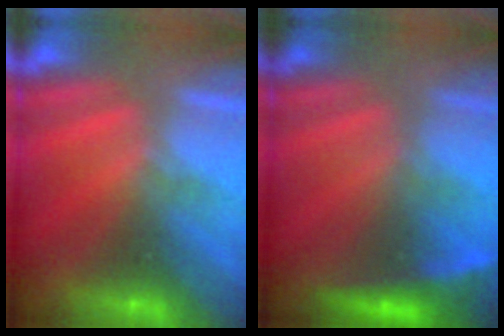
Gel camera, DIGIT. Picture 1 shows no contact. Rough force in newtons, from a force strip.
{"total": 2.2}